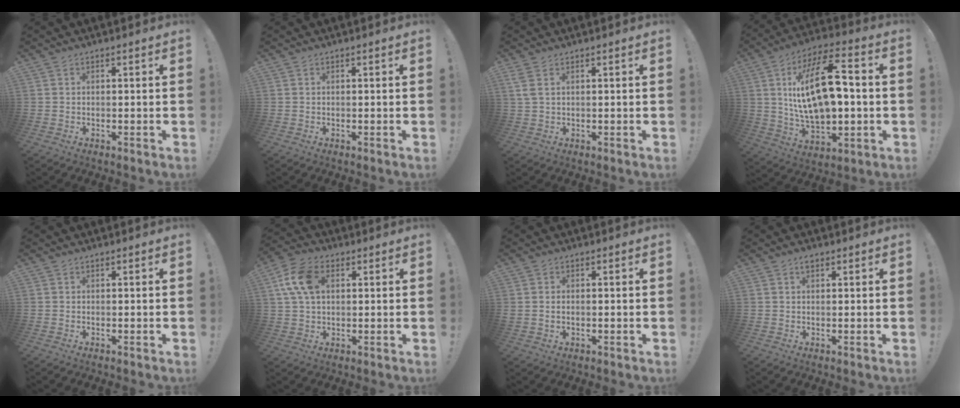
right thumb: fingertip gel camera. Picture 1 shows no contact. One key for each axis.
{"total": 0.0}
{"total": 2.6, "fx": 1.2, "fy": 0.7, "fz": 2.1, "tx": -0.047, "ty": 0.000, "tz": 0.024}
{"total": 22.1, "fx": 2.9, "fy": 10.7, "fz": 19.1, "tx": -0.337, "ty": -0.003, "tz": 0.045}
{"total": 0.0}
{"total": 11.6, "fx": 2.9, "fy": 7.4, "fz": 8.4, "tx": -0.158, "ty": 0.013, "tz": 0.060}
{"total": 1.1, "fx": 0.0, "fy": 0.8, "fz": 0.7, "tx": -0.016, "ty": 0.002, "tz": 0.001}
{"total": 1.0, "fx": 0.6, "fy": 0.6, "fz": 0.6, "tx": -0.012, "ty": 0.002, "tz": 0.011}